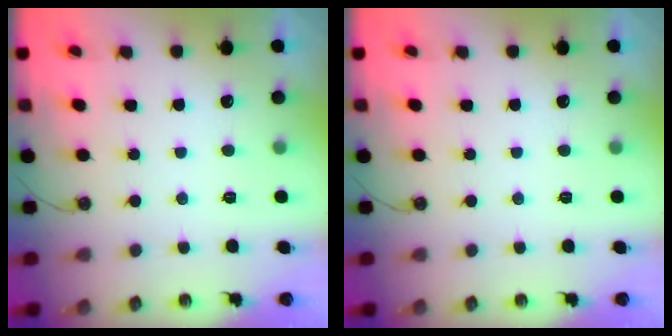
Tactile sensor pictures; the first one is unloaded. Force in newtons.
{"total": 0.0}